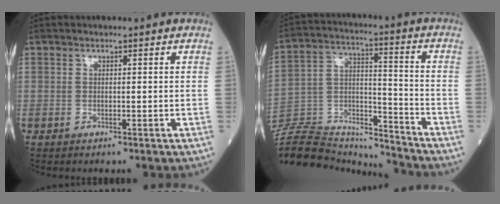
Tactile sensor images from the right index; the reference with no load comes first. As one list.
[{"total": 23.1, "force": [-21.8, 4.9, 5.9], "torque": [-0.175, 0.010, -0.360]}]